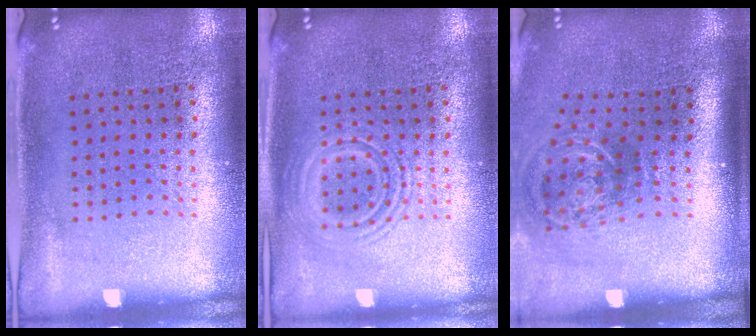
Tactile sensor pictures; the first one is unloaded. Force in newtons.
{"total": 2.7, "press": 2.7, "slide": 0.4}
{"total": 2.1, "press": 1.3, "slide": 1.7}